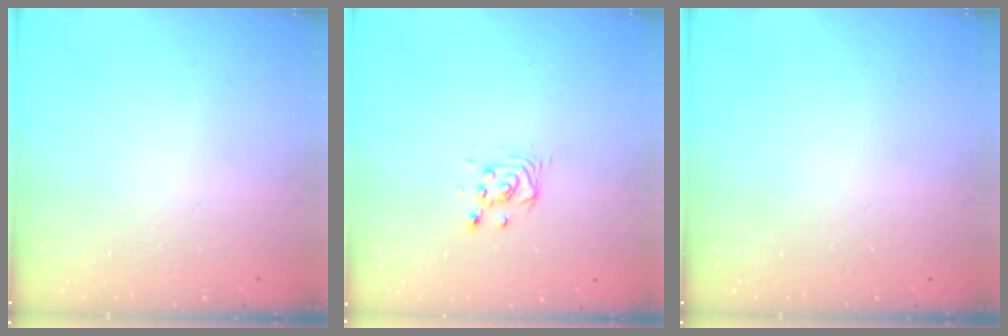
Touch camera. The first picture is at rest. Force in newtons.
{"total": 3.4, "press": 3.4, "slide": 0.4}
{"total": 0.0}